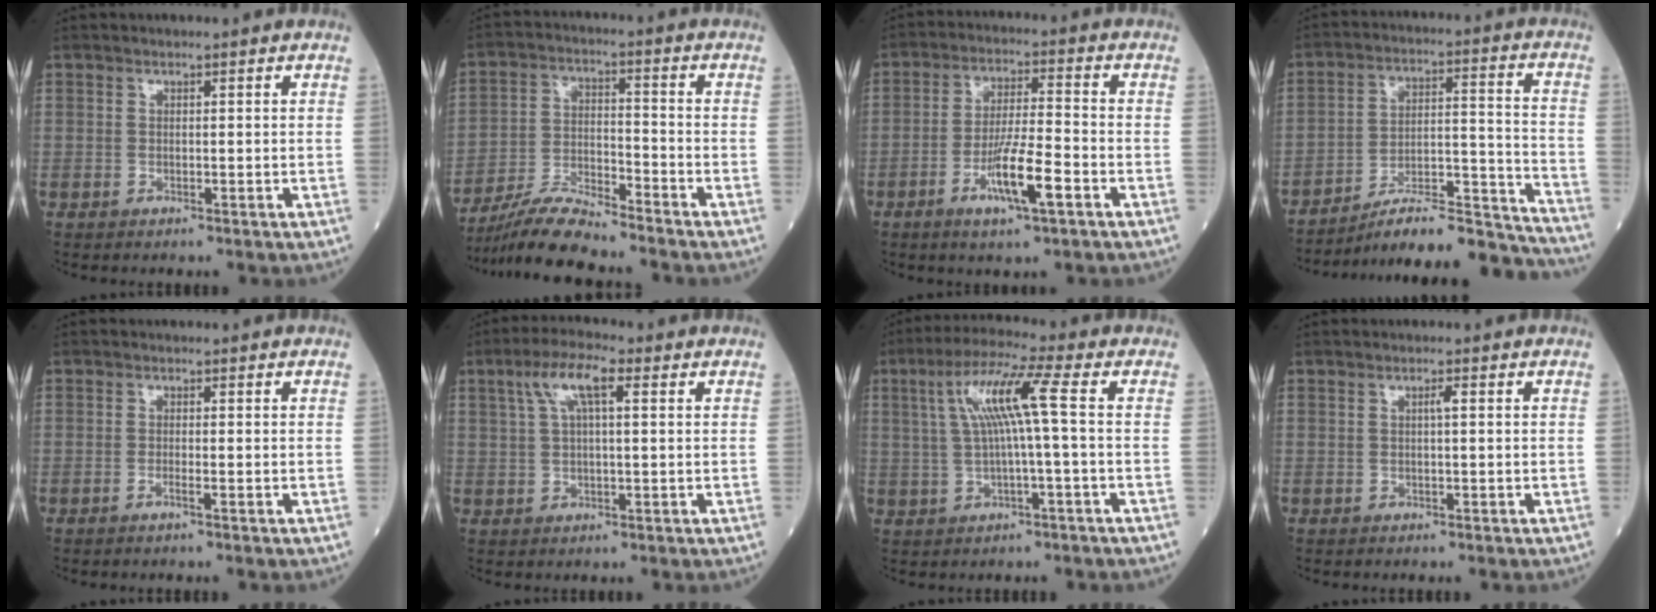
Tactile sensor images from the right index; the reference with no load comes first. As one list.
[{"total": 9.5, "force": [-8.9, 0.1, 3.3], "torque": [-0.063, -0.011, -0.168]}, {"total": 9.0, "force": [-3.9, 0.8, 8.0], "torque": [-0.151, -0.008, -0.069]}, {"total": 19.0, "force": [-18.1, 1.0, 5.8], "torque": [-0.066, 0.033, -0.277]}, {"total": 0.9, "force": [-0.6, -0.1, 0.7], "torque": [-0.017, -0.001, -0.012]}, {"total": 6.5, "force": [2.6, 1.5, 5.7], "torque": [-0.118, 0.024, 0.047]}, {"total": 8.6, "force": [1.2, -0.5, 8.5], "torque": [-0.163, 0.024, 0.025]}, {"total": 0.9, "force": [0.2, 0.0, 0.9], "torque": [-0.019, 0.001, 0.001]}]